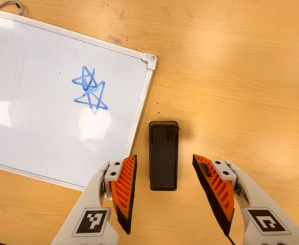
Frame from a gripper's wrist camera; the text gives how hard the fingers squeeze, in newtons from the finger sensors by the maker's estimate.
{"total": 0.0}